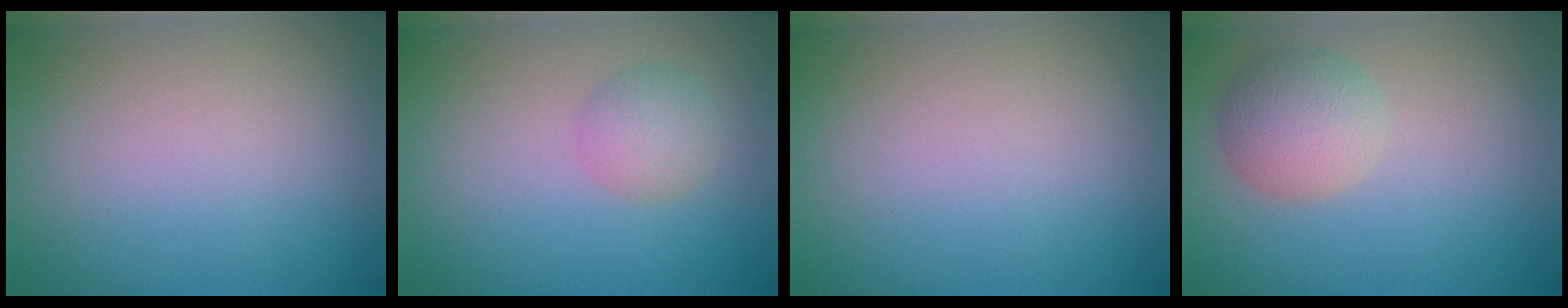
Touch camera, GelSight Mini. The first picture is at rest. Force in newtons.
{"total": 2.3, "press": 2.3, "slide": 0.0}
{"total": 0.0}
{"total": 3.5, "press": 3.5, "slide": 0.1}